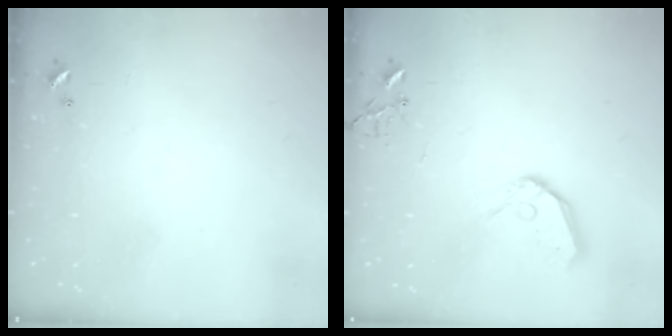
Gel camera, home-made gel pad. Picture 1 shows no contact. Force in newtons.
{"total": 10.5, "press": 10.5, "slide": 1.3}